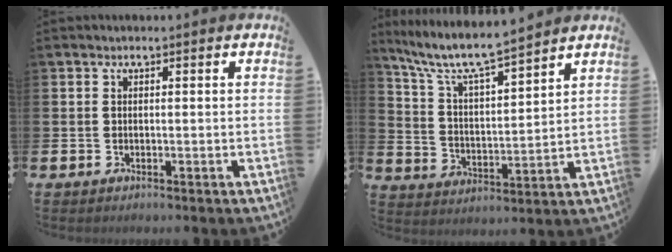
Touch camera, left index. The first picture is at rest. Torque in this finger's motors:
{"motor_torque": [0.63, -0.64, 0.18, 0.21]}